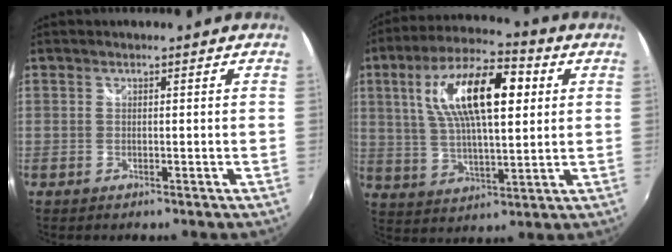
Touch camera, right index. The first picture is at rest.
{"total": 17.6, "force": [5.0, 6.4, 15.6], "torque": [-0.283, 0.026, 0.087]}